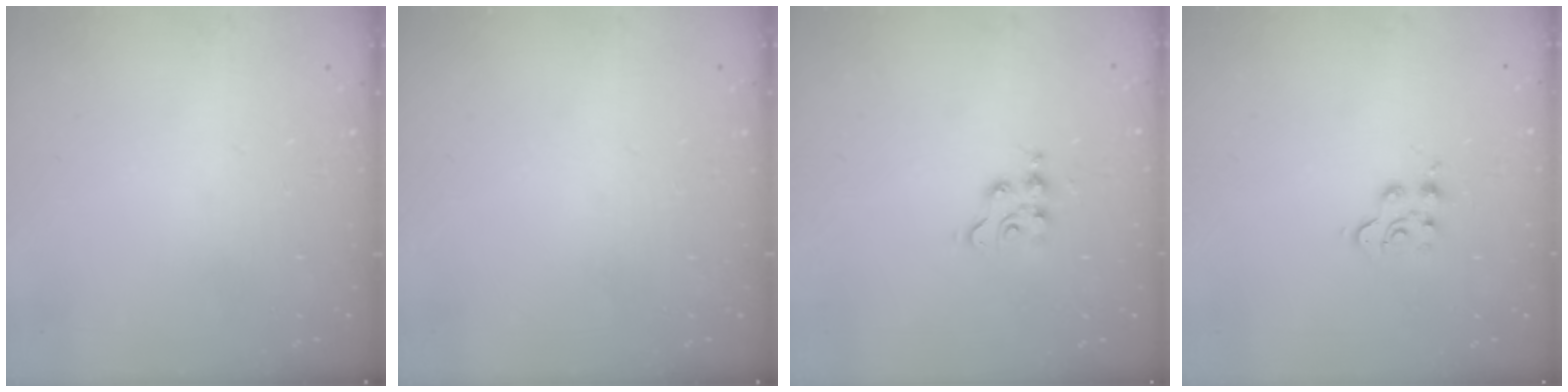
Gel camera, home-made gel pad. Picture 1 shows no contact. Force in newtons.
{"total": 0.0}
{"total": 3.7, "press": 3.7, "slide": 0.5}
{"total": 4.2, "press": 4.2, "slide": 0.6}